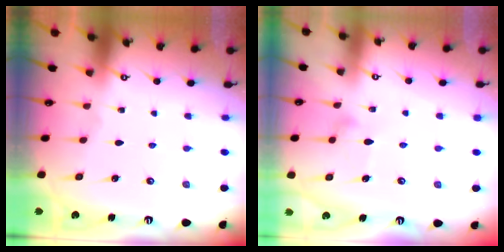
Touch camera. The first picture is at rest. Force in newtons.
{"total": 9.7, "press": 9.7, "slide": 0.4}